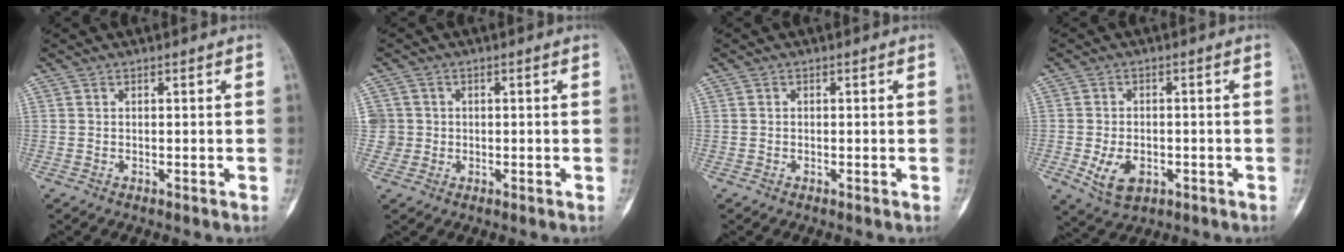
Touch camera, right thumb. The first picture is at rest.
{"total": 3.2, "force": [0.1, 3.2, -0.1], "torque": [0.027, 0.008, 0.001]}
{"total": 0.0}
{"total": 6.6, "force": [-2.2, 4.2, 4.6], "torque": [-0.074, 0.001, -0.028]}